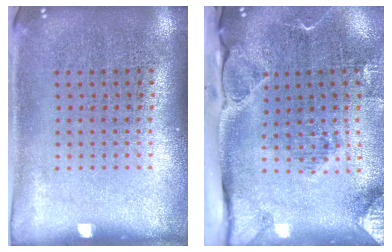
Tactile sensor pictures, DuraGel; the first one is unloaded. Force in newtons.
{"total": 3.0, "press": 2.3, "slide": 1.9}